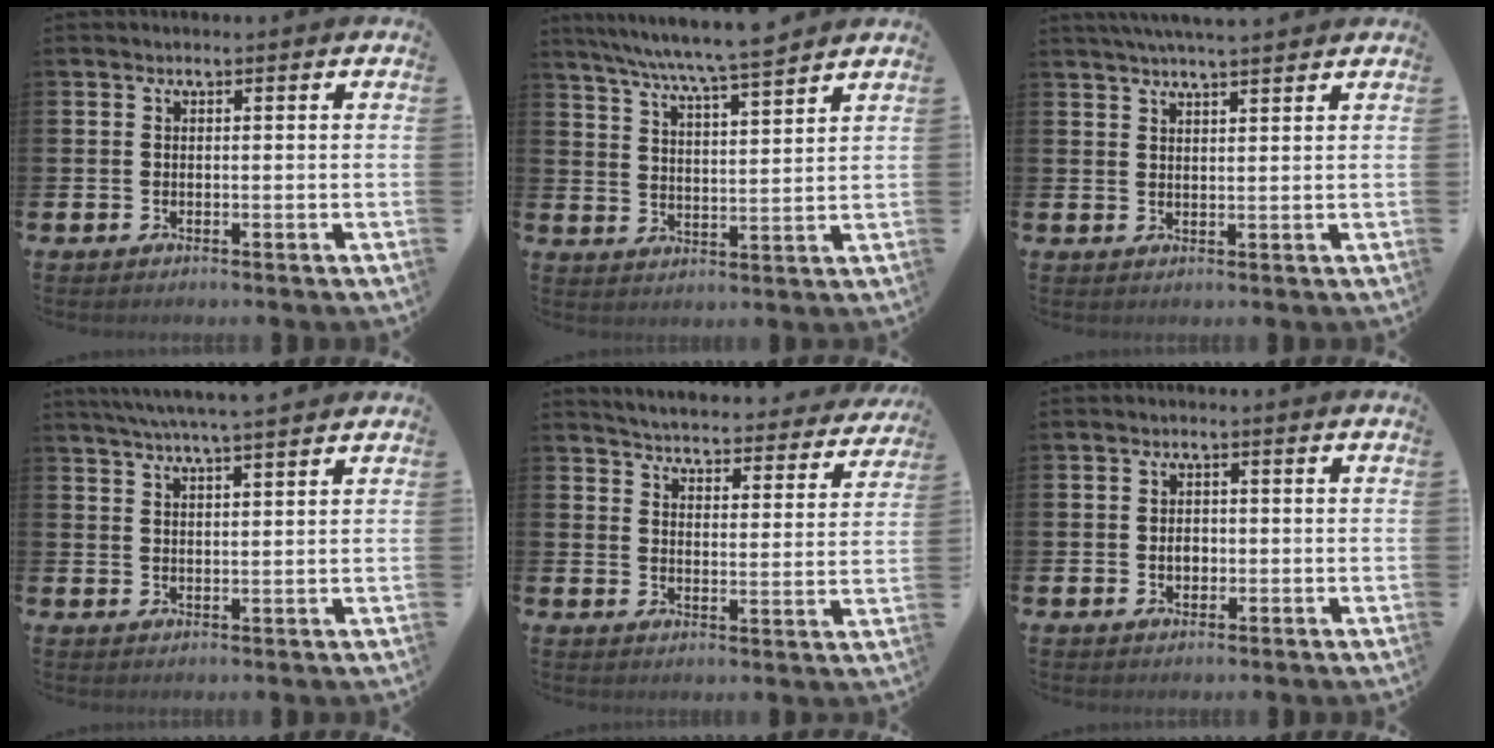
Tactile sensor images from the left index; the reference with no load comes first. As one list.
[{"total": 7.2, "force": [6.8, -0.3, 2.2], "torque": [-0.071, -0.041, 0.120]}, {"total": 3.9, "force": [3.7, 0.0, 1.2], "torque": [-0.032, -0.007, 0.066]}, {"total": 5.4, "force": [5.0, -0.2, 1.8], "torque": [-0.049, -0.013, 0.091]}, {"total": 4.3, "force": [4.3, 0.3, 0.6], "torque": [-0.032, -0.039, 0.069]}, {"total": 2.2, "force": [-0.2, 1.6, 1.4], "torque": [-0.013, 0.000, -0.010]}]